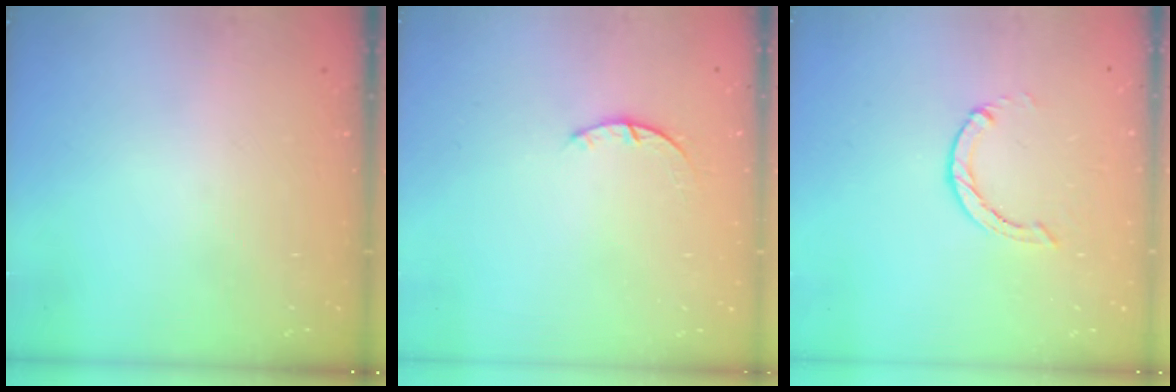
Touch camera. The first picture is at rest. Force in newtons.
{"total": 1.2, "press": 1.2, "slide": 0.3}
{"total": 0.0}